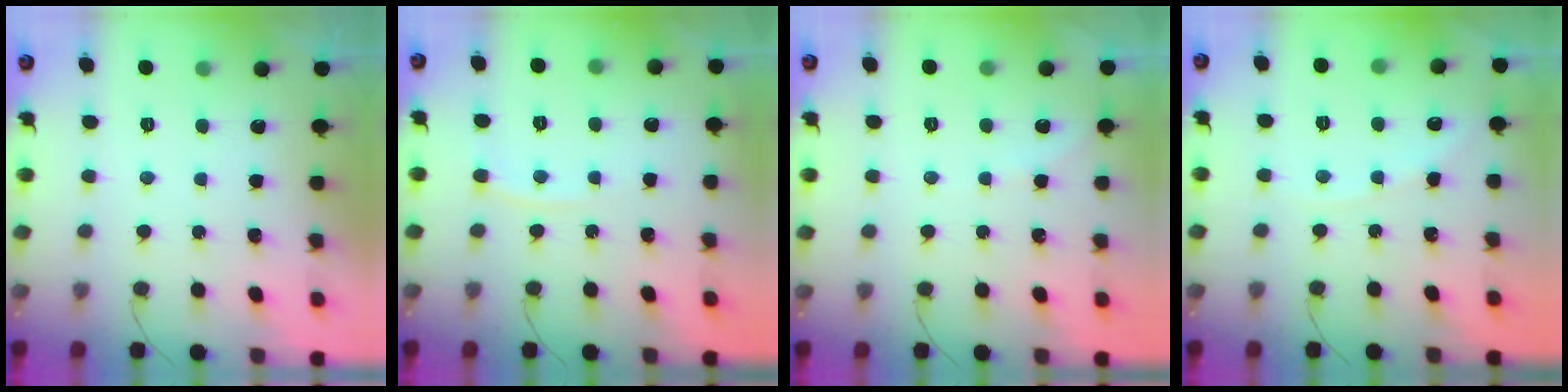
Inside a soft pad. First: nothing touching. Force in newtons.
{"total": 5.4, "press": 5.3, "slide": 0.8}
{"total": 2.4, "press": 2.4, "slide": 0.4}
{"total": 2.6, "press": 2.6, "slide": 0.4}